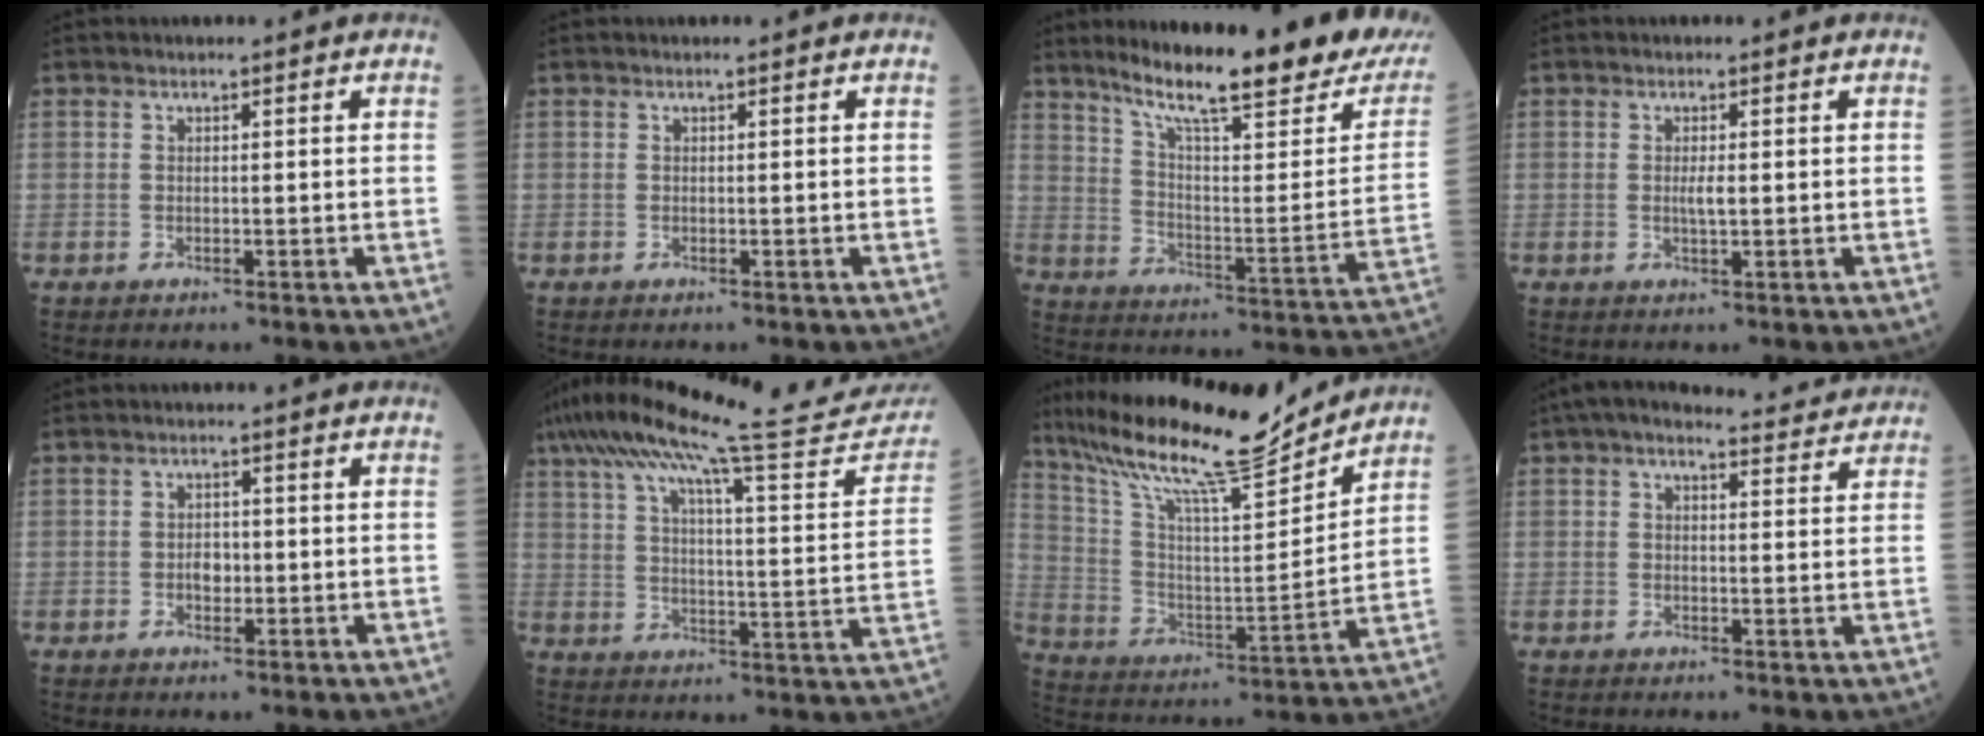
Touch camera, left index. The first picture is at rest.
{"total": 0.0}
{"total": 25.5, "force": [19.6, 2.8, 16.1], "torque": [-0.244, -0.053, 0.267]}
{"total": 1.6, "force": [-0.8, 0.0, 1.3], "torque": [-0.029, -0.008, -0.011]}
{"total": 2.2, "force": [-1.2, 1.3, 1.2], "torque": [-0.017, -0.002, -0.018]}
{"total": 27.3, "force": [24.0, 1.6, 12.9], "torque": [-0.214, -0.042, 0.318]}
{"total": 19.5, "force": [17.1, 1.4, 9.2], "torque": [-0.179, -0.011, 0.287]}
{"total": 8.0, "force": [7.2, 2.0, 2.9], "torque": [-0.040, 0.020, 0.080]}